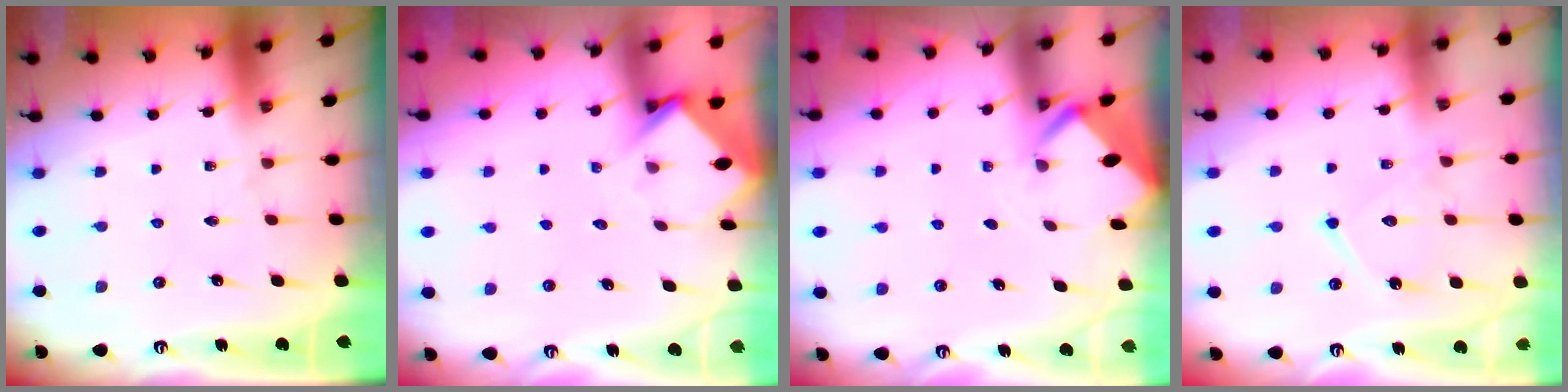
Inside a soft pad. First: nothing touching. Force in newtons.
{"total": 3.4, "press": 3.4, "slide": 0.3}
{"total": 2.4, "press": 2.4, "slide": 0.2}
{"total": 12.8, "press": 12.7, "slide": 1.1}